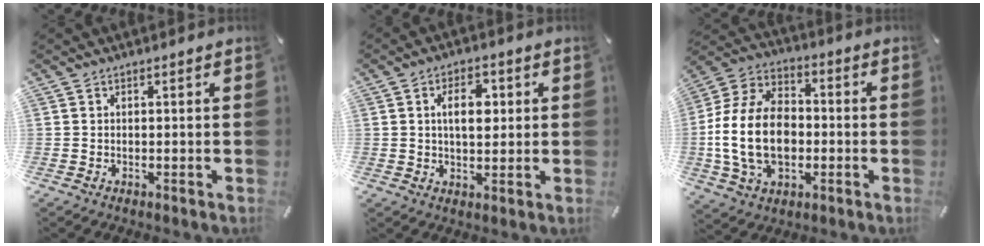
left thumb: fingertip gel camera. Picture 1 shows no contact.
{"total": 7.4, "force": [1.5, 4.4, 5.8], "torque": [-0.088, 0.002, 0.019]}
{"total": 17.9, "force": [-2.4, 12.6, 12.4], "torque": [-0.292, 0.010, -0.048]}